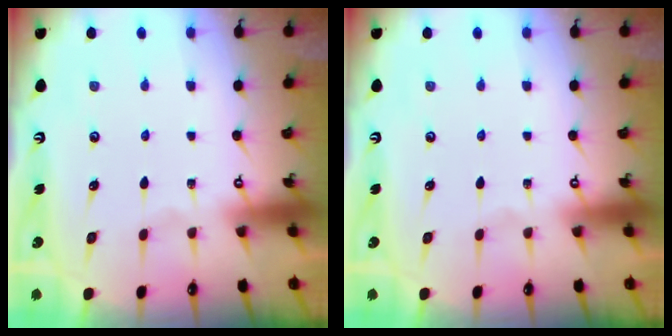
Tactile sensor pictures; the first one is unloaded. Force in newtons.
{"total": 0.0}